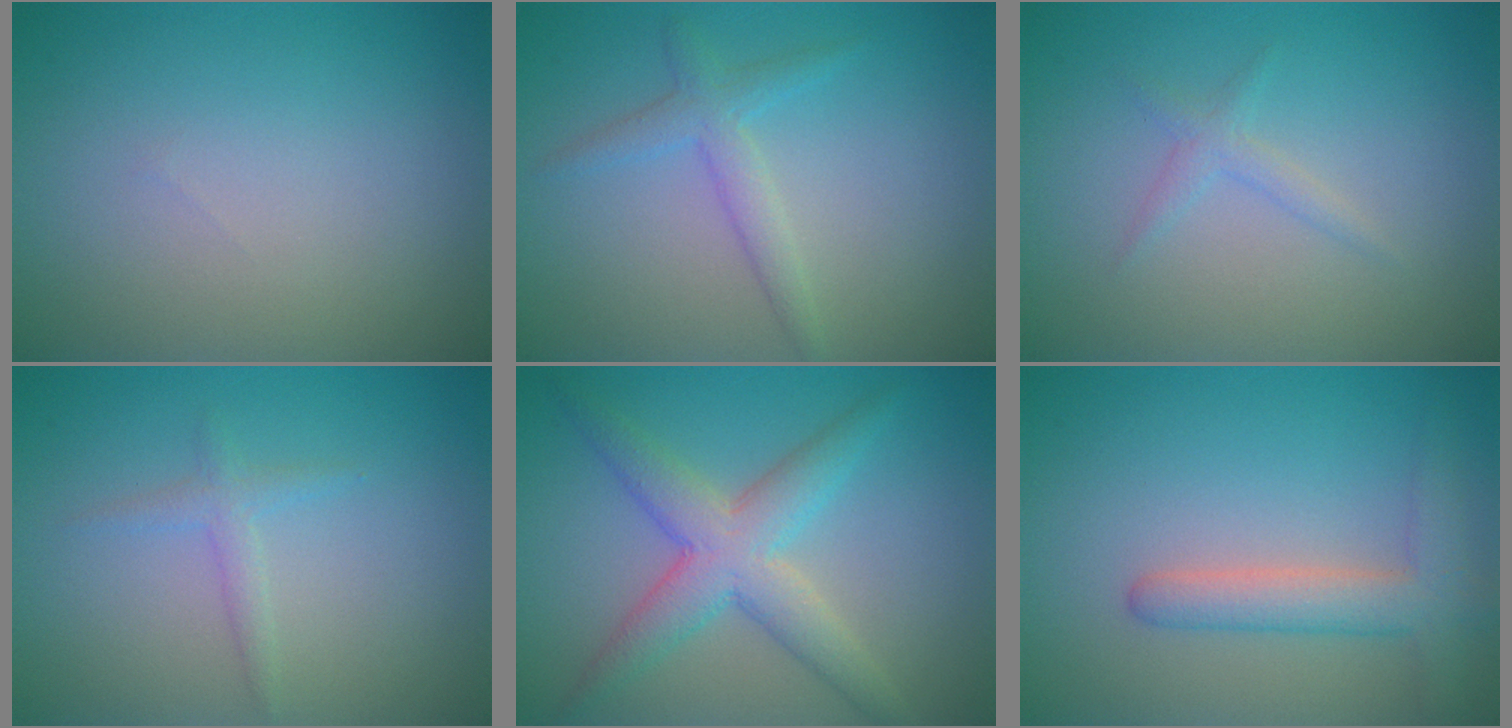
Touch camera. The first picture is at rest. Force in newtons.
{"total": 2.2, "press": 2.2, "slide": 0.1}
{"total": 1.2, "press": 1.2, "slide": 0.0}
{"total": 1.3, "press": 1.3, "slide": 0.1}
{"total": 5.0, "press": 5.0, "slide": 0.1}
{"total": 3.6, "press": 3.6, "slide": 0.3}